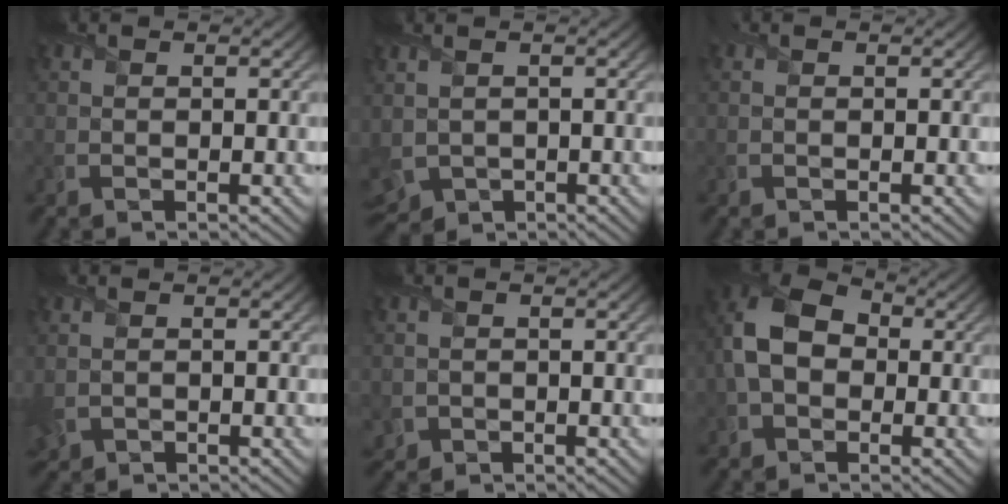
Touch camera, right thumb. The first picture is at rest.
{"total": 4.6, "force": [-1.1, 3.2, 3.1], "torque": [-0.096, -0.024, -0.013]}
{"total": 0.0}
{"total": 1.8, "force": [-0.3, 1.3, 1.2], "torque": [-0.039, -0.007, -0.002]}
{"total": 1.4, "force": [-0.5, 1.3, 0.0], "torque": [0.001, -0.008, -0.011]}
{"total": 8.4, "force": [0.0, 6.2, 5.8], "torque": [-0.137, 0.013, -0.013]}